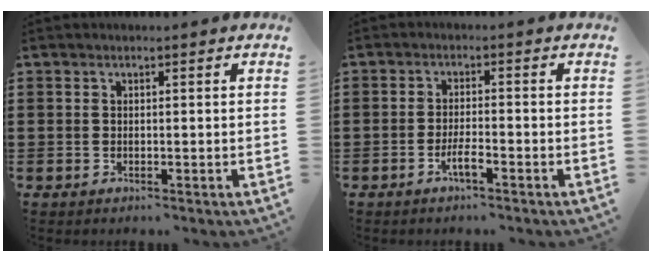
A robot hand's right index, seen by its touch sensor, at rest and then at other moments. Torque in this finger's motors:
{"motor_torque": [1.07, 1.06, 0.12, 0.06]}